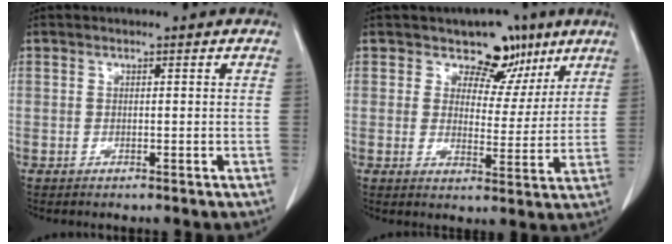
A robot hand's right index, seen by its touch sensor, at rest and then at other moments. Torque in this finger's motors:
{"motor_torque": [0.13, 0.27, 0.06, 0.01]}